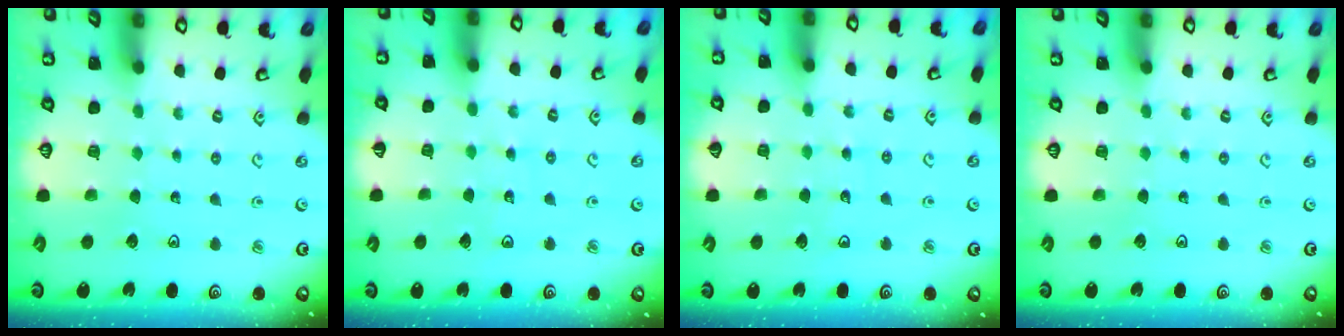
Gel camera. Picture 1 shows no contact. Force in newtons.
{"total": 5.1, "press": 5.1, "slide": 0.3}
{"total": 5.6, "press": 5.5, "slide": 0.6}
{"total": 0.0}